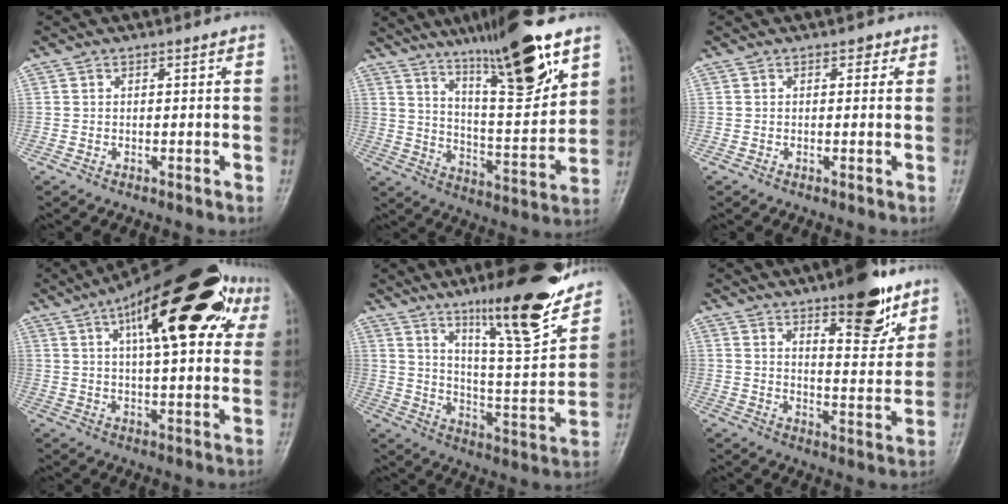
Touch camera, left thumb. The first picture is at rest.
{"total": 18.4, "force": [11.6, 3.4, 13.9], "torque": [-0.198, -0.064, 0.197]}
{"total": 1.2, "force": [0.5, 0.9, 0.6], "torque": [0.007, 0.001, 0.001]}
{"total": 24.8, "force": [10.2, 9.5, 20.5], "torque": [-0.277, 0.015, 0.145]}
{"total": 20.2, "force": [13.9, 4.1, 14.1], "torque": [-0.176, -0.080, 0.223]}
{"total": 13.5, "force": [8.6, 4.5, 9.3], "torque": [-0.095, -0.054, 0.125]}